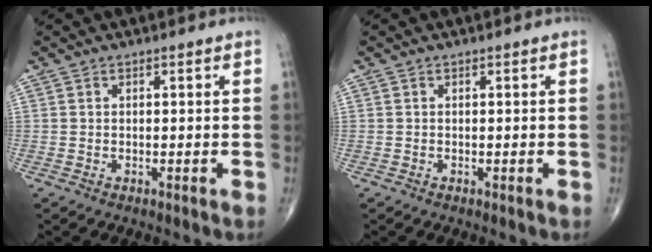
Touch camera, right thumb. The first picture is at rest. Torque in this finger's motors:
{"motor_torque": [-0.11, 0.02, 0.13, 0.04, 0.01]}